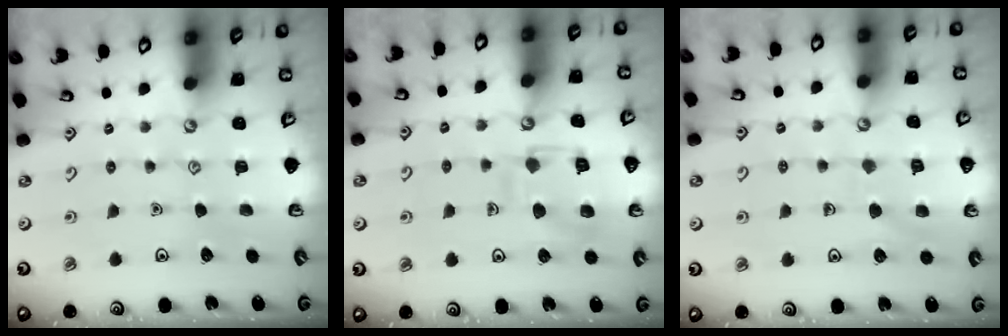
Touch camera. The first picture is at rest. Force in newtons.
{"total": 11.2, "press": 11.2, "slide": 1.0}
{"total": 7.9, "press": 7.9, "slide": 0.4}